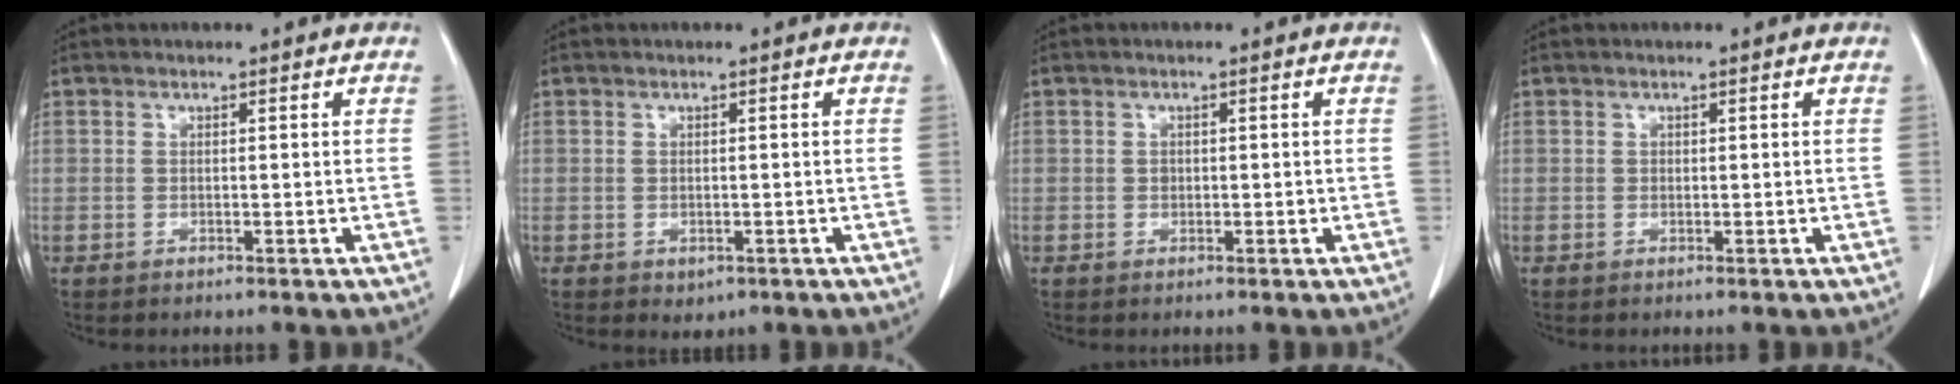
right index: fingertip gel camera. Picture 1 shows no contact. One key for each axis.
{"total": 1.6, "fx": -0.8, "fy": 1.2, "fz": 0.8, "tx": -0.009, "ty": 0.001, "tz": -0.001}
{"total": 0.9, "fx": -0.1, "fy": 0.8, "fz": 0.5, "tx": -0.007, "ty": 0.002, "tz": -0.001}
{"total": 0.0}